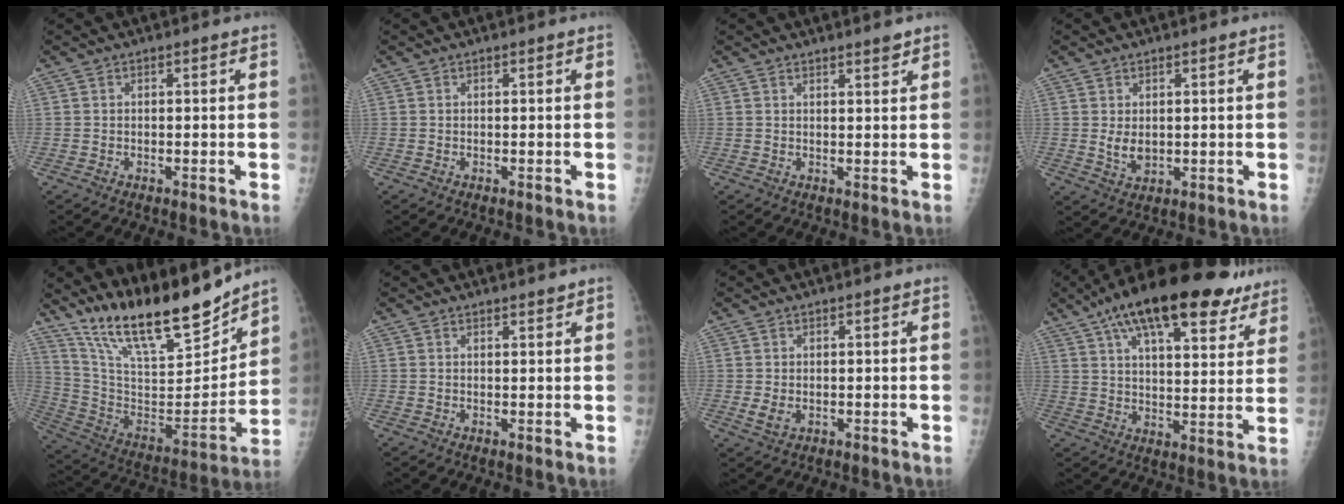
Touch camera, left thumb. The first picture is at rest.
{"total": 0.0}
{"total": 1.8, "force": [1.5, 0.1, 0.9], "torque": [-0.008, -0.013, 0.024]}
{"total": 3.4, "force": [0.6, 2.2, 2.5], "torque": [-0.036, -0.011, 0.019]}
{"total": 23.5, "force": [19.2, 5.8, 12.2], "torque": [-0.171, -0.104, 0.336]}
{"total": 1.2, "force": [1.1, 0.2, 0.4], "torque": [-0.001, -0.009, 0.017]}
{"total": 2.5, "force": [0.2, 1.6, 1.9], "torque": [-0.031, -0.007, 0.009]}
{"total": 24.6, "force": [15.7, 9.4, 16.4], "torque": [-0.233, -0.017, 0.235]}